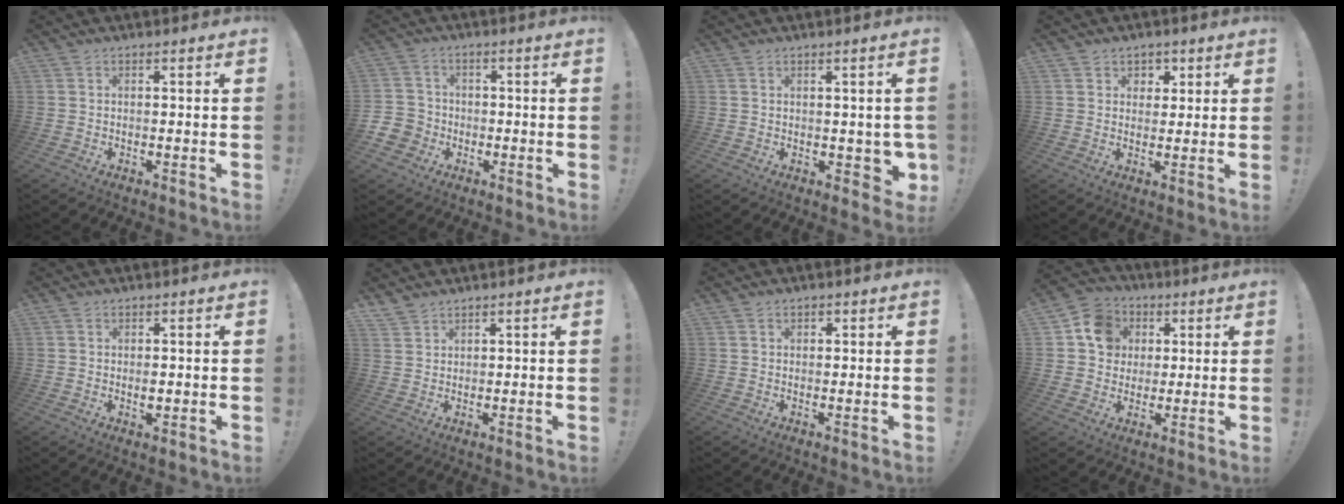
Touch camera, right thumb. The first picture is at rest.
{"total": 6.1, "force": [-2.1, 5.6, 1.4], "torque": [-0.029, 0.022, -0.039]}
{"total": 4.6, "force": [-0.2, 3.3, 3.2], "torque": [-0.021, 0.003, 0.002]}
{"total": 4.4, "force": [2.0, 3.9, 0.8], "torque": [-0.004, -0.010, 0.036]}
{"total": 1.6, "force": [-0.1, 1.1, 1.1], "torque": [-0.004, -0.004, -0.004]}
{"total": 2.8, "force": [2.5, 1.0, 0.6], "torque": [-0.008, -0.018, 0.048]}
{"total": 1.0, "force": [0.3, 0.9, 0.3], "torque": [-0.001, 0.000, 0.004]}
{"total": 11.4, "force": [2.8, 10.2, 4.3], "torque": [-0.048, -0.001, 0.057]}